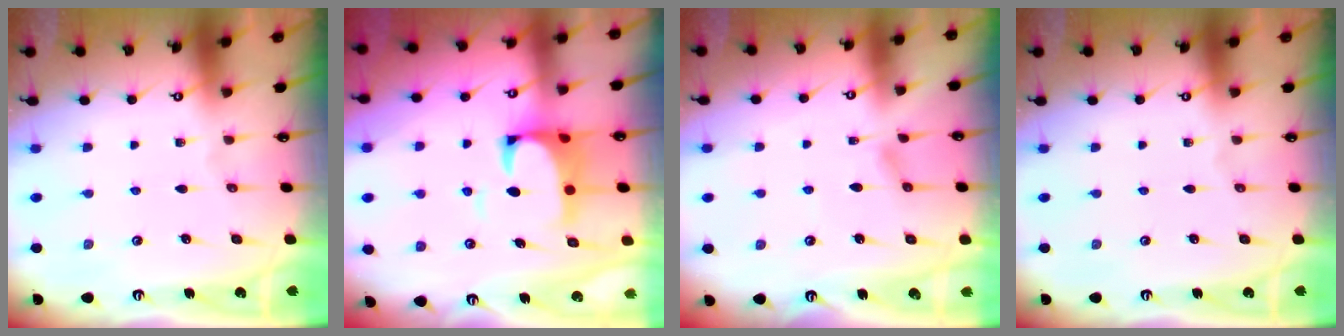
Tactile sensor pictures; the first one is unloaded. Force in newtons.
{"total": 4.4, "press": 4.2, "slide": 1.3}
{"total": 1.1, "press": 1.0, "slide": 0.4}
{"total": 0.0}